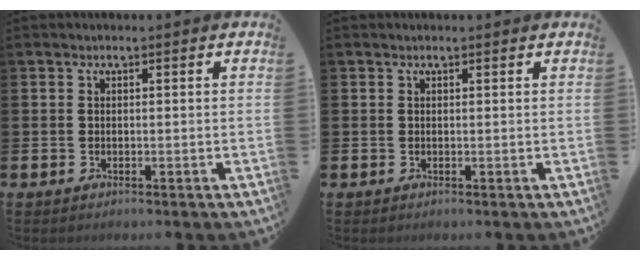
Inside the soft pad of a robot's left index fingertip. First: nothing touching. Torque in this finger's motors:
{"motor_torque": [0.18, -1.50, -0.01, -0.01]}